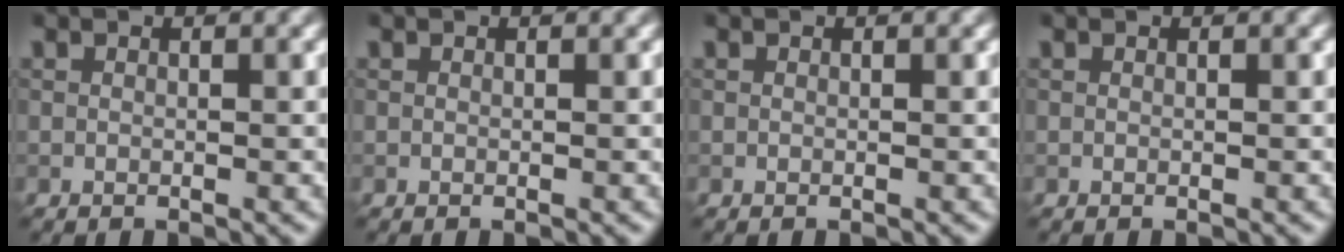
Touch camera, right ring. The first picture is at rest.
{"total": 0.0}
{"total": 0.0}
{"total": 0.0}